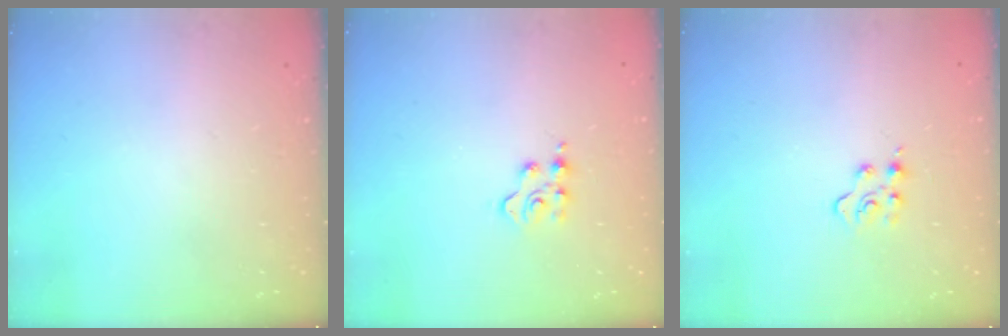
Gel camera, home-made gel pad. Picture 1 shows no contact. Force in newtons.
{"total": 3.8, "press": 3.8, "slide": 0.5}
{"total": 3.6, "press": 3.5, "slide": 0.4}